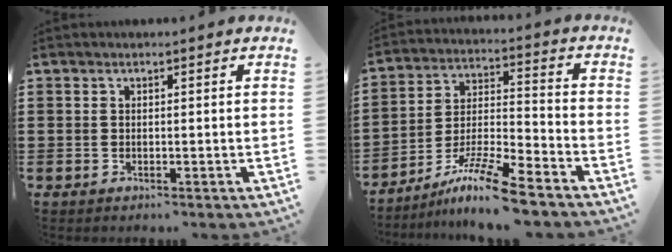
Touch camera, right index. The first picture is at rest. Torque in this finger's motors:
{"motor_torque": [1.26, -0.88, 0.71, 0.20]}